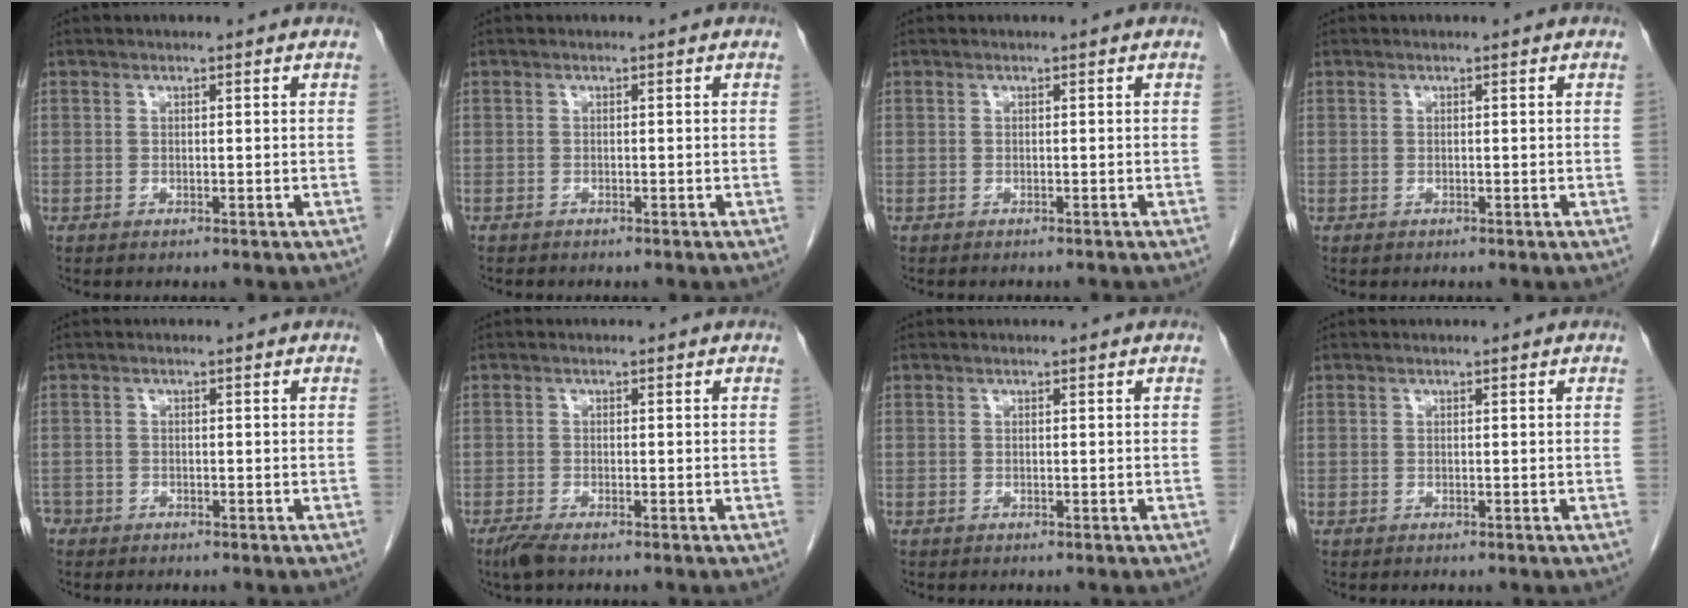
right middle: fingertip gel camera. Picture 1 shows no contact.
{"total": 0.7, "force": [-0.6, 0.2, 0.2], "torque": [-0.008, -0.001, -0.009]}
{"total": 2.2, "force": [-2.0, 0.4, 0.8], "torque": [-0.012, -0.002, -0.022]}
{"total": 0.8, "force": [-0.5, 0.4, 0.5], "torque": [-0.009, 0.000, -0.003]}
{"total": 2.3, "force": [-1.8, 1.4, 0.3], "torque": [-0.008, 0.002, -0.036]}
{"total": 2.4, "force": [-1.8, 0.4, 1.6], "torque": [-0.038, -0.008, -0.037]}
{"total": 0.0}
{"total": 0.0}